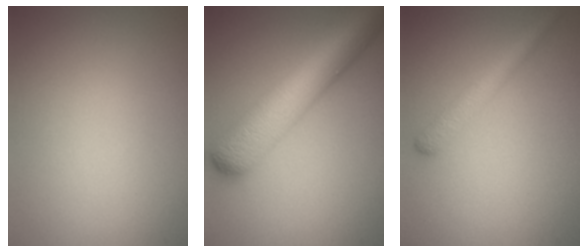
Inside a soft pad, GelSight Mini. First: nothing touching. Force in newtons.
{"total": 8.4, "press": 8.4, "slide": 0.3}
{"total": 2.2, "press": 2.2, "slide": 0.1}